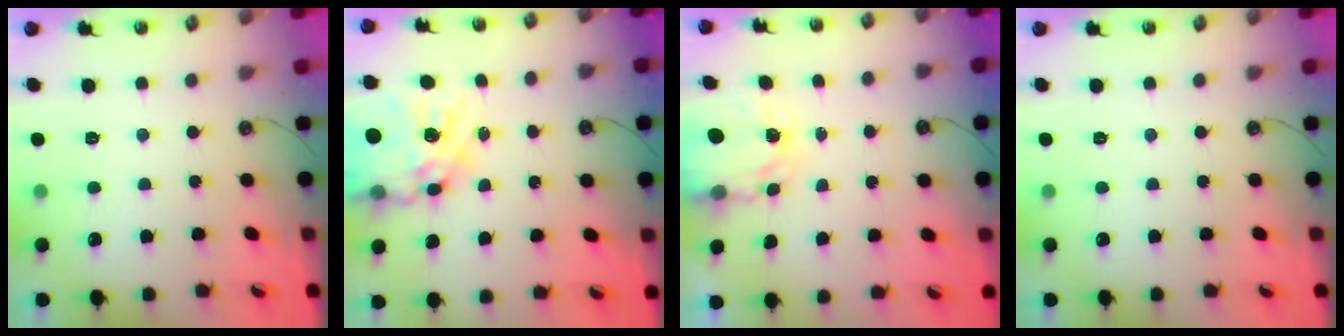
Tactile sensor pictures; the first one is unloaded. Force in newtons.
{"total": 20.4, "press": 20.3, "slide": 2.1}
{"total": 3.9, "press": 3.9, "slide": 0.1}
{"total": 0.0}